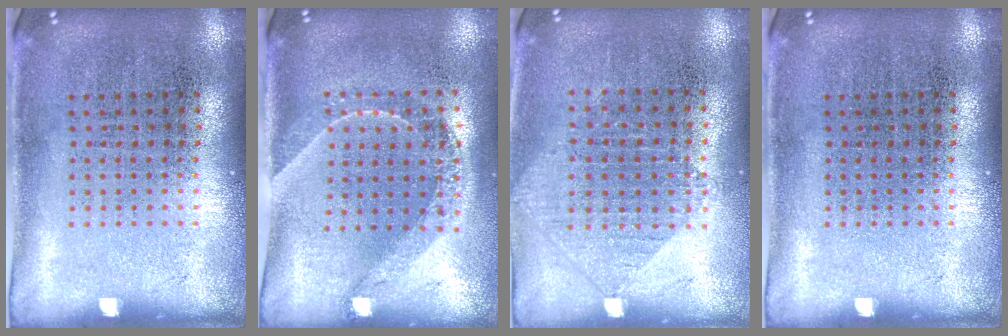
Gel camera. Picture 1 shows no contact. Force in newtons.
{"total": 1.5, "press": 1.3, "slide": 0.9}
{"total": 0.9, "press": 0.8, "slide": 0.3}
{"total": 0.0}